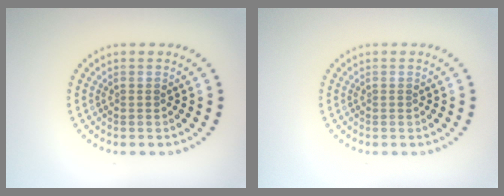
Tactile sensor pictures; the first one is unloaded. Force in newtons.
{"total": 0.0}